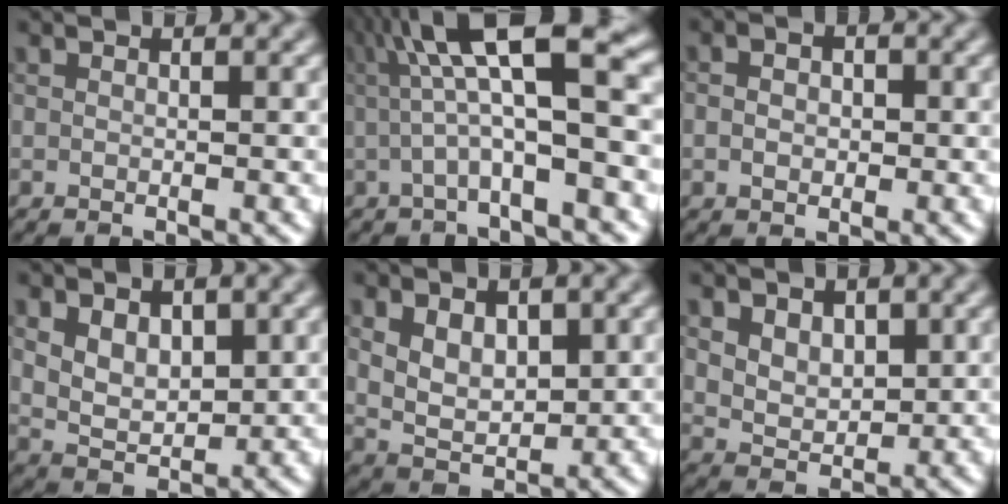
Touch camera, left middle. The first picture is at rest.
{"total": 9.0, "force": [1.4, 2.0, 8.6], "torque": [-0.136, 0.025, 0.016]}
{"total": 1.8, "force": [-0.1, 1.3, 1.2], "torque": [-0.025, 0.002, -0.005]}
{"total": 4.1, "force": [1.2, 2.6, 2.8], "torque": [-0.054, -0.007, 0.025]}
{"total": 4.7, "force": [1.1, 2.8, 3.5], "torque": [-0.068, -0.004, 0.022]}
{"total": 4.5, "force": [1.8, 3.2, 2.6], "torque": [-0.053, 0.005, 0.031]}